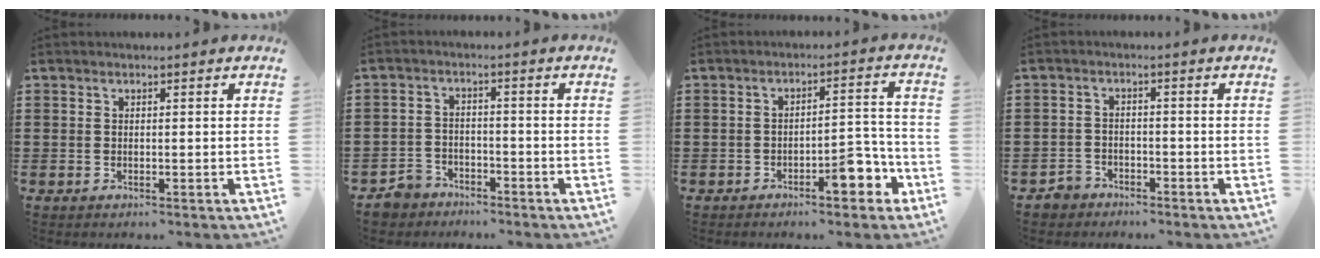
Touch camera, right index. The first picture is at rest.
{"total": 3.7, "force": [-3.4, 1.5, 0.2], "torque": [-0.024, 0.001, -0.076]}
{"total": 6.4, "force": [-3.6, 2.1, 4.9], "torque": [-0.060, 0.004, -0.064]}
{"total": 2.3, "force": [-2.1, 1.1, 0.2], "torque": [-0.009, 0.005, -0.044]}